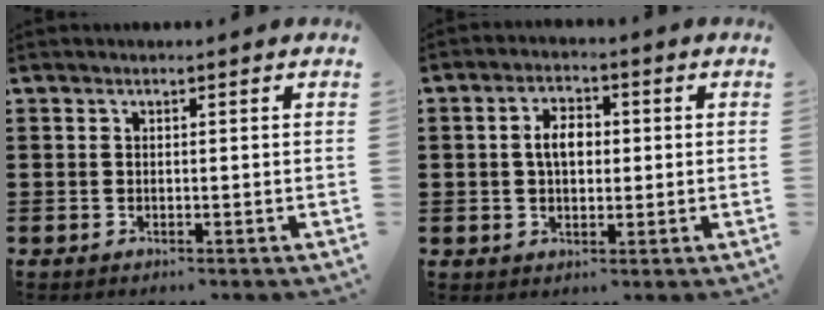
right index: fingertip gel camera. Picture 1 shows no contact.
{"total": 4.4, "force": [0.3, 2.5, 3.6], "torque": [-0.064, 0.009, 0.001]}